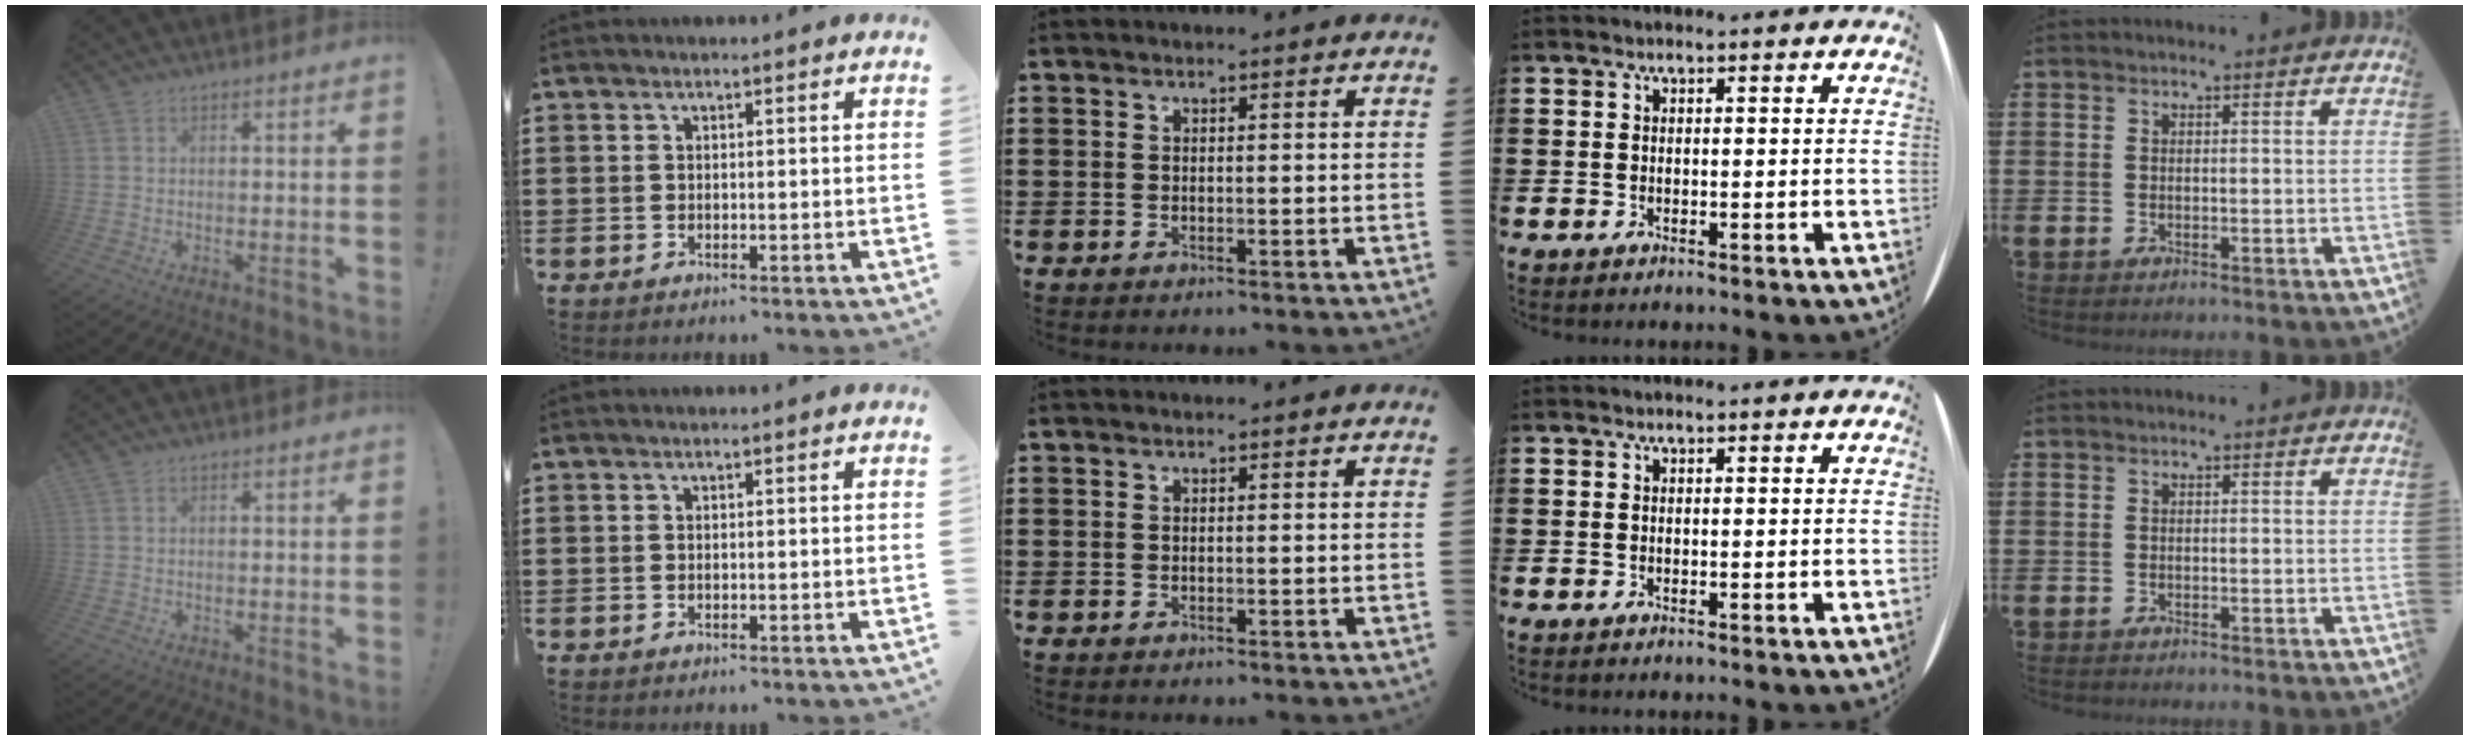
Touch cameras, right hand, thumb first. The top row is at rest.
{}